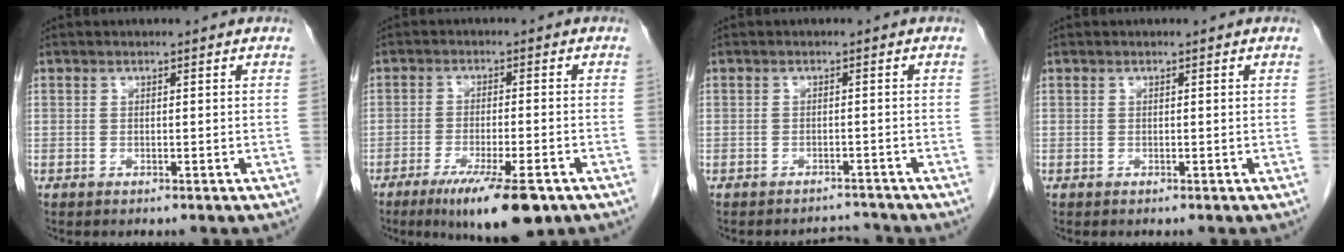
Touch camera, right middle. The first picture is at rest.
{"total": 10.9, "force": [-6.9, 1.6, 8.2], "torque": [-0.129, -0.023, -0.104]}
{"total": 2.3, "force": [-2.1, 0.1, -0.8], "torque": [0.015, -0.003, -0.027]}
{"total": 0.0}